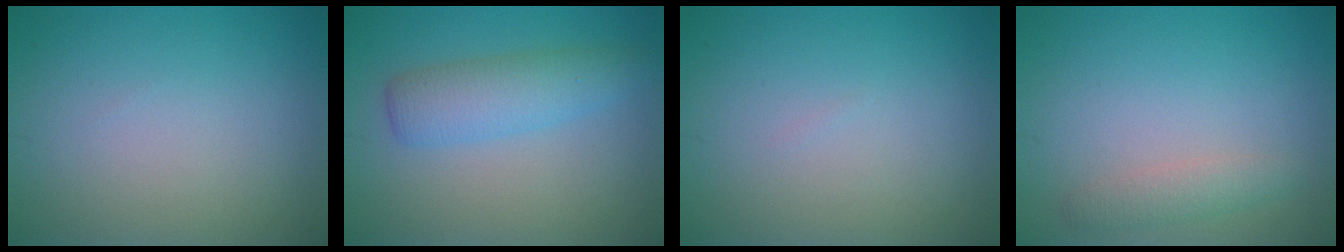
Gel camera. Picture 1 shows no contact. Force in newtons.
{"total": 4.0, "press": 4.0, "slide": 0.1}
{"total": 0.0}
{"total": 1.7, "press": 1.7, "slide": 0.0}